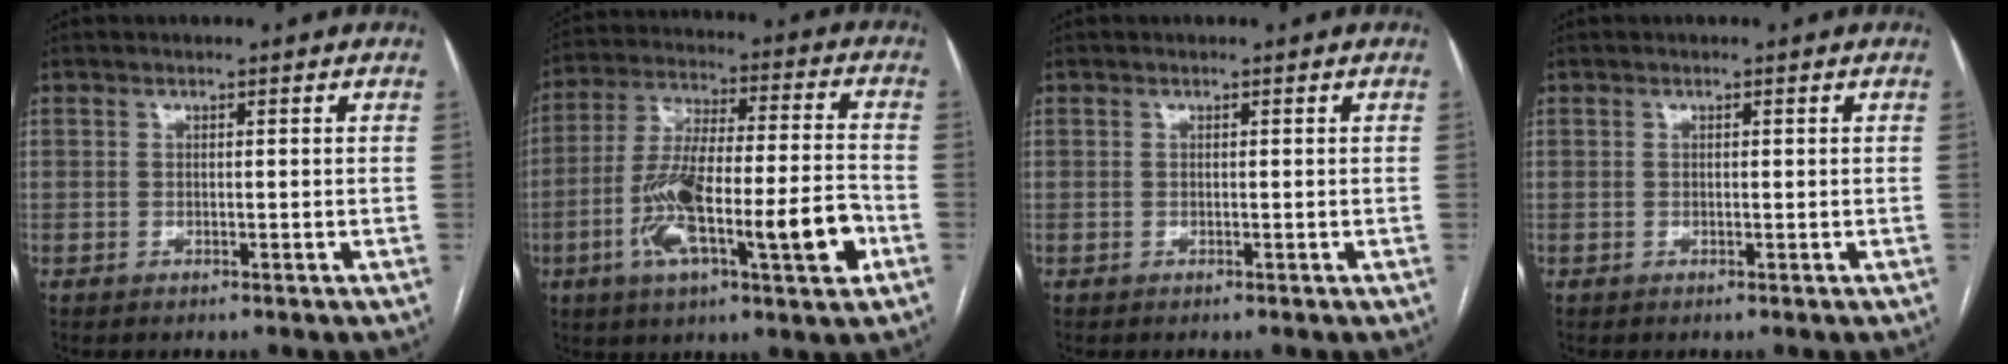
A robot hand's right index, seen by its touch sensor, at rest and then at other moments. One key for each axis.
{"total": 18.7, "fx": -6.0, "fy": 2.9, "fz": 17.4, "tx": -0.295, "ty": 0.009, "tz": -0.096}
{"total": 0.0}
{"total": 0.0}